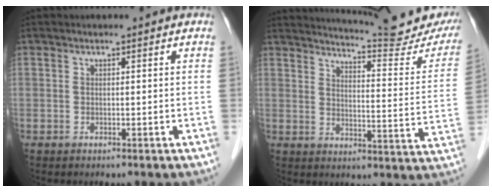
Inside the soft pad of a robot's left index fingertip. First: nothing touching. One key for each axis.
{"total": 20.0, "fx": 18.7, "fy": 0.4, "fz": 7.2, "tx": -0.104, "ty": -0.083, "tz": 0.221}